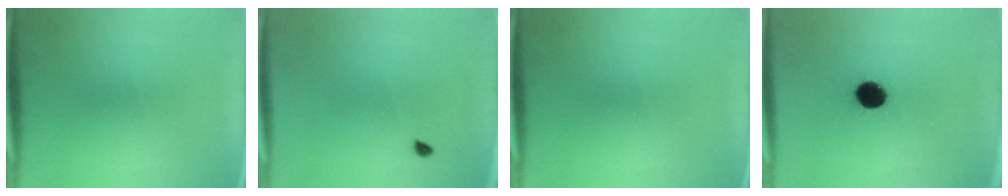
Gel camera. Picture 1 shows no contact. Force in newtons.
{"total": 0.8}
{"total": 0.0}
{"total": 9.1}